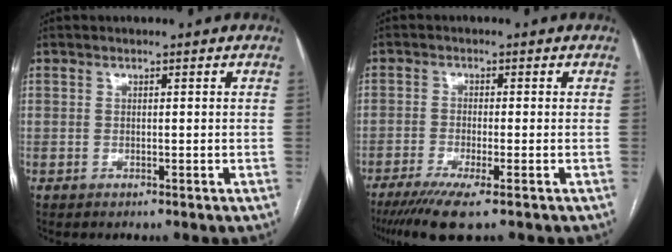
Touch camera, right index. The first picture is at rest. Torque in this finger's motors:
{"motor_torque": [1.03, -0.19, 0.38, 0.09]}